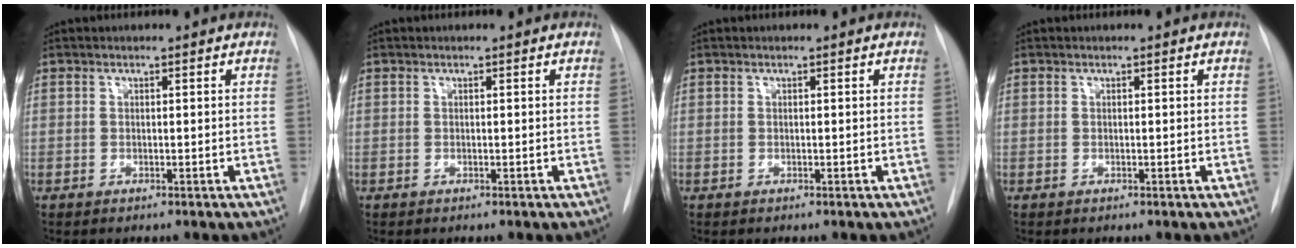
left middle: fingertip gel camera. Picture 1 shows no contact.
{"total": 0.0}
{"total": 0.0}
{"total": 0.0}